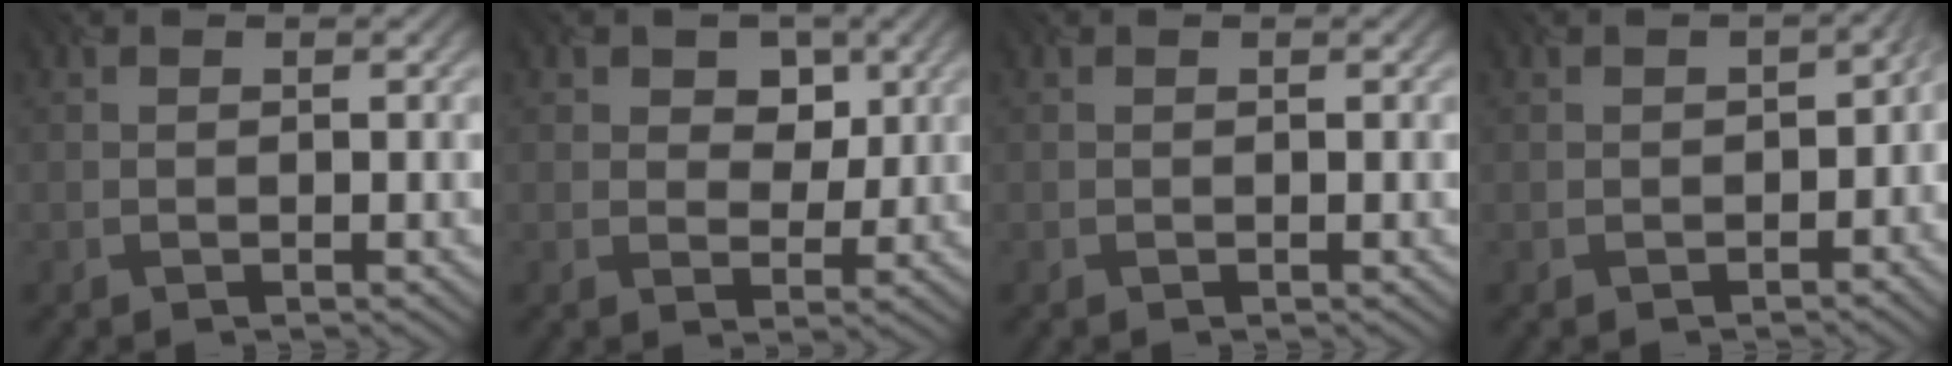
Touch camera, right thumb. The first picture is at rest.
{"total": 3.4, "force": [1.6, 2.8, 1.2], "torque": [-0.017, -0.004, 0.025]}
{"total": 0.0}
{"total": 3.9, "force": [-1.4, 2.7, 2.3], "torque": [-0.016, -0.012, -0.004]}